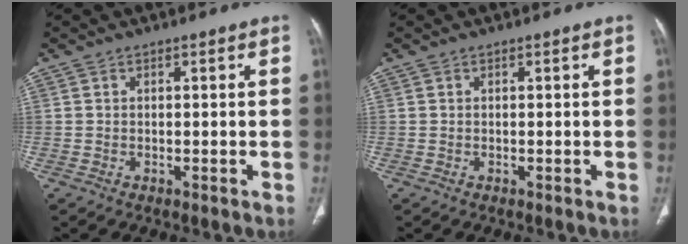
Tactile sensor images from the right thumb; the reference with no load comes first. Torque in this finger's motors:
{"motor_torque": [0.04, 0.02, 0.01, -0.02, 0.00]}